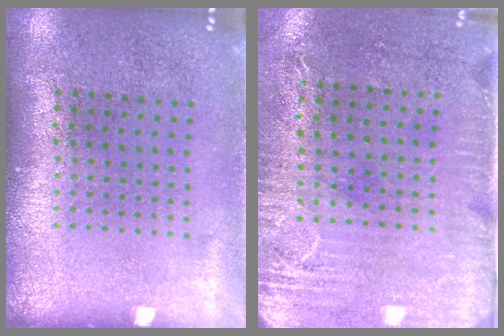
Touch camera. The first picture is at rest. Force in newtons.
{"total": 2.9, "press": 2.4, "slide": 1.6}